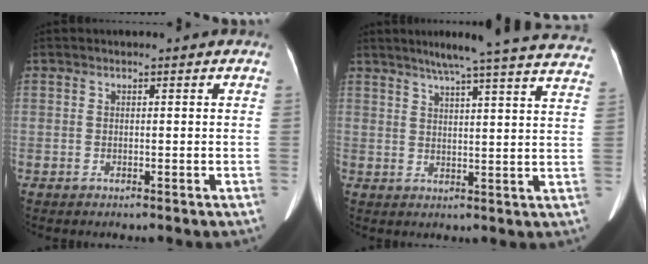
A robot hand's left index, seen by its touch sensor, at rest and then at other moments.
{"total": 24.2, "force": [21.9, 0.7, 10.3], "torque": [-0.145, -0.035, 0.252]}